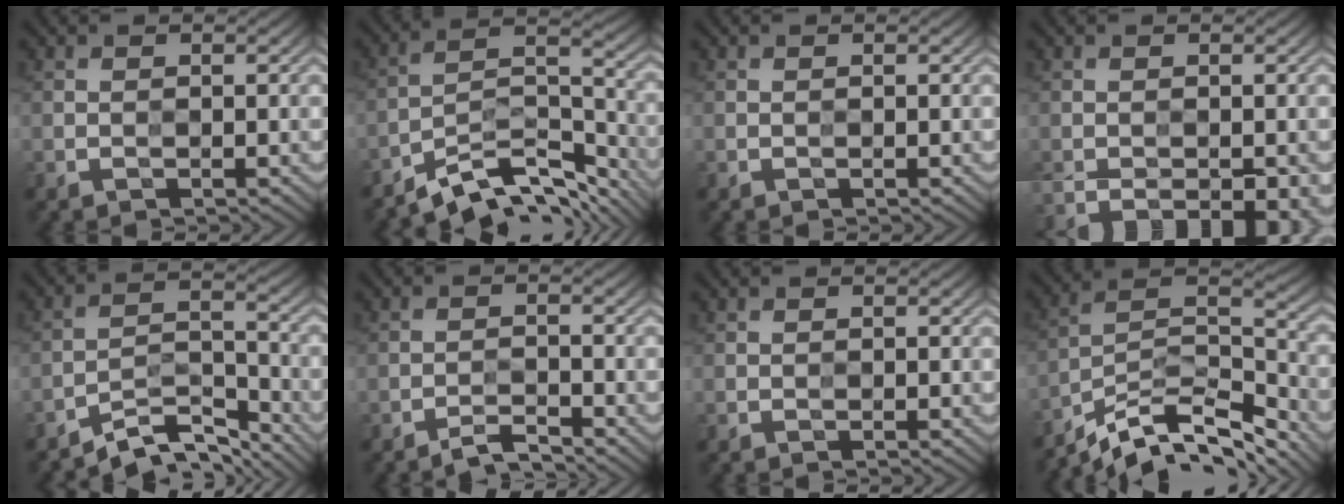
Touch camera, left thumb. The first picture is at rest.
{"total": 10.8, "force": [-8.9, 2.7, 5.5], "torque": [-0.093, 0.002, -0.162]}
{"total": 0.0}
{"total": 7.7, "force": [-5.6, 3.4, 4.0], "torque": [-0.090, -0.051, -0.047]}
{"total": 7.1, "force": [-6.1, 1.6, 3.2], "torque": [-0.058, 0.001, -0.115]}
{"total": 2.4, "force": [-2.2, 0.2, 1.0], "torque": [-0.013, 0.005, -0.046]}
{"total": 1.2, "force": [0.9, -0.5, -0.7], "torque": [0.013, 0.007, 0.008]}
{"total": 13.2, "force": [-10.4, 3.6, 7.4], "torque": [-0.150, 0.007, -0.182]}